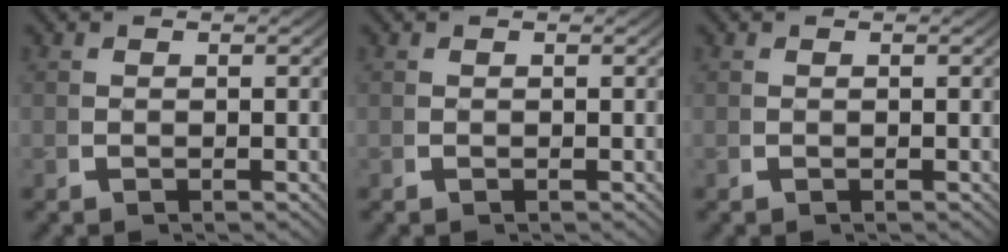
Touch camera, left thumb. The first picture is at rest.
{"total": 0.0}
{"total": 0.0}